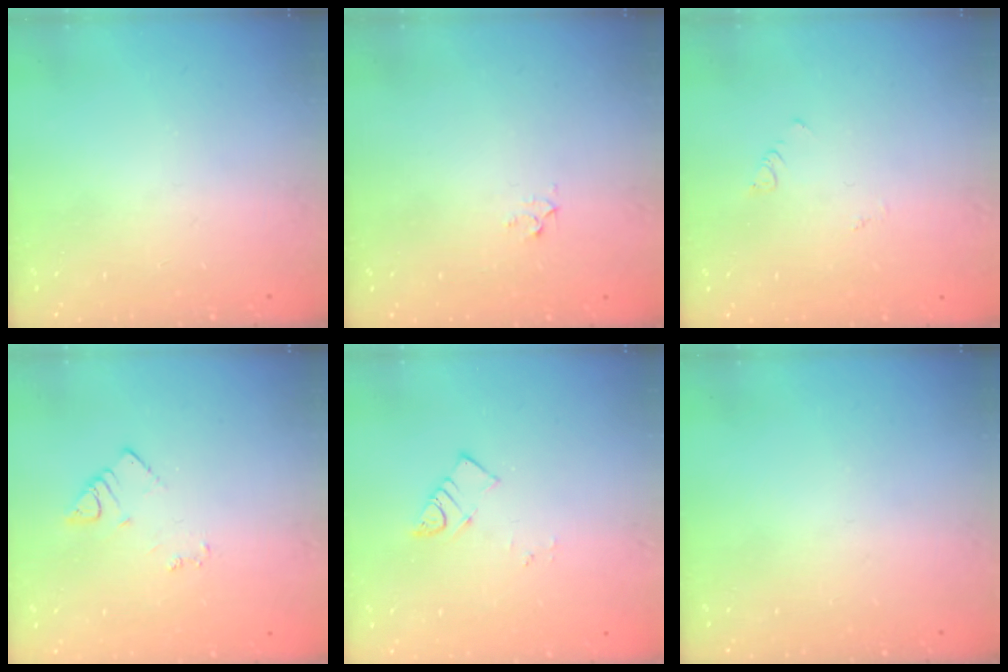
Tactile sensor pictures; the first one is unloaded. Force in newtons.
{"total": 2.3, "press": 2.3, "slide": 0.2}
{"total": 1.9, "press": 1.9, "slide": 0.4}
{"total": 2.9, "press": 2.9, "slide": 0.3}
{"total": 3.4, "press": 3.4, "slide": 0.2}
{"total": 0.0}